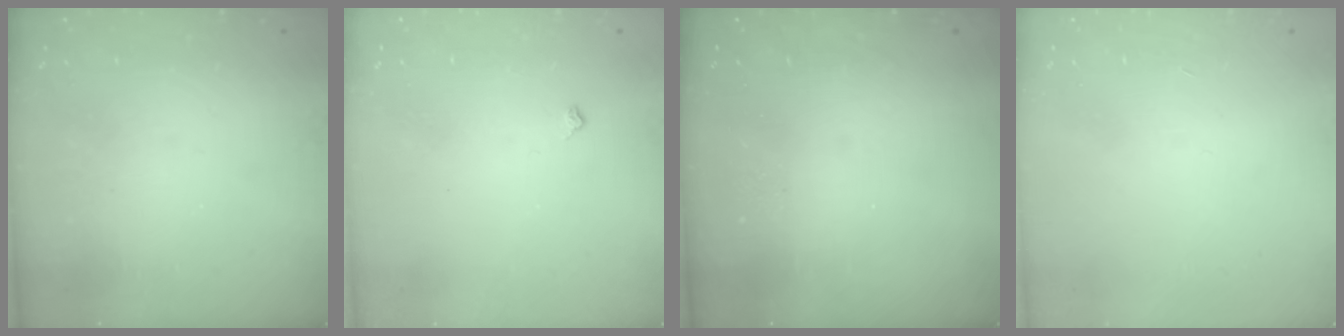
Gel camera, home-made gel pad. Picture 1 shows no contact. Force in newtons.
{"total": 3.0, "press": 3.0, "slide": 0.5}
{"total": 0.0}
{"total": 0.0}